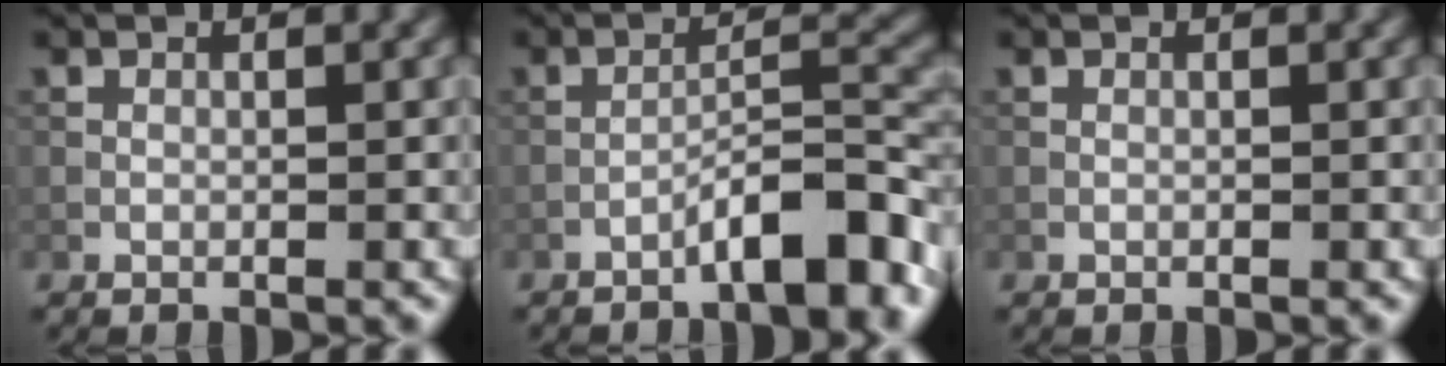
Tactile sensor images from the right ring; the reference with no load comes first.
{"total": 6.2, "force": [-4.1, 1.2, 4.5], "torque": [-0.065, 0.020, -0.065]}
{"total": 0.0}